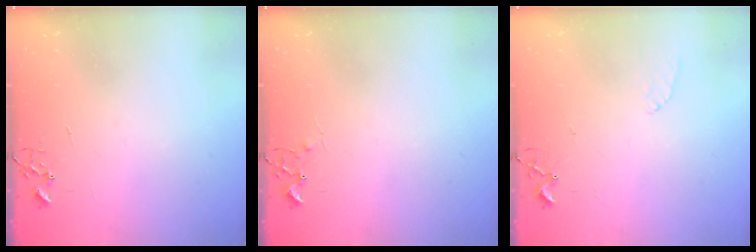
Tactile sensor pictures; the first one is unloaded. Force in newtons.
{"total": 5.4, "press": 5.3, "slide": 0.8}
{"total": 5.0, "press": 4.9, "slide": 0.7}